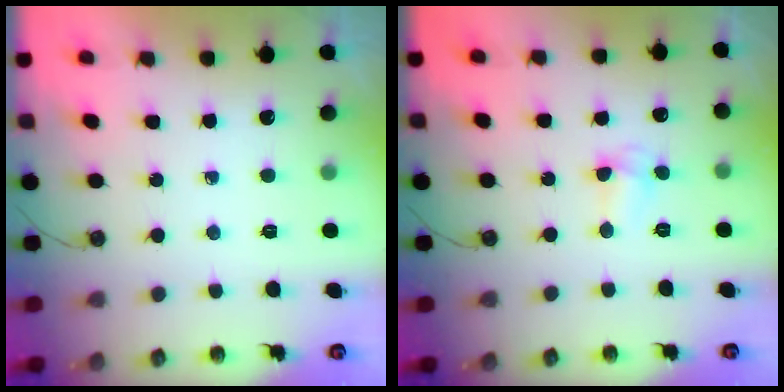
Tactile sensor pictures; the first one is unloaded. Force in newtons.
{"total": 3.8, "press": 3.8, "slide": 0.7}